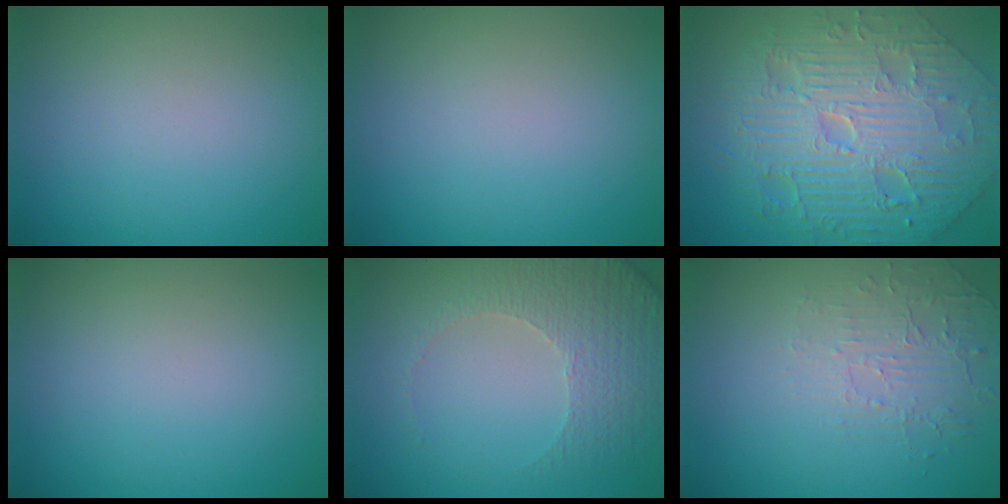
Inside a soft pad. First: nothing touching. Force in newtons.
{"total": 0.0}
{"total": 11.6, "press": 7.7, "slide": 8.7}
{"total": 0.0}
{"total": 4.9, "press": 3.6, "slide": 3.3}
{"total": 1.9, "press": 1.0, "slide": 1.6}